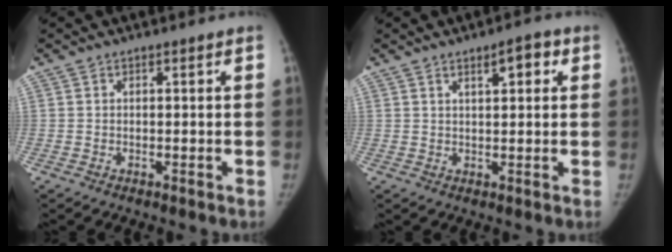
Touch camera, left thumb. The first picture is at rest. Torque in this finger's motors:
{"motor_torque": [-0.05, 0.25, 0.05, 0.00, -0.02]}